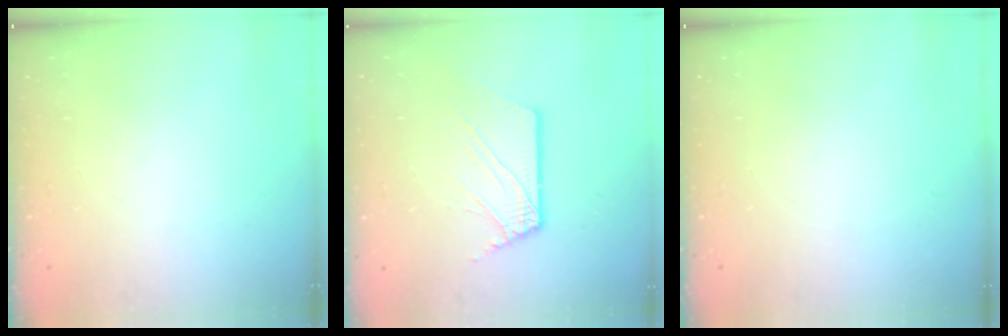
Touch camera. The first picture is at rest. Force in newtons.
{"total": 6.9, "press": 6.8, "slide": 0.8}
{"total": 0.0}